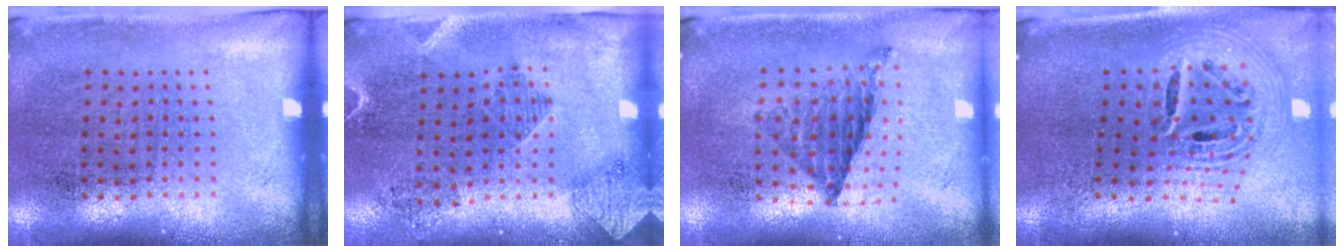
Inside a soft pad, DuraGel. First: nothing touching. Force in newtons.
{"total": 2.0, "press": 1.7, "slide": 1.1}
{"total": 0.7, "press": 0.7, "slide": 0.1}
{"total": 2.8, "press": 1.9, "slide": 2.0}